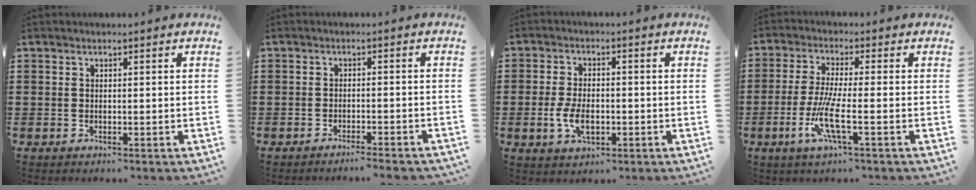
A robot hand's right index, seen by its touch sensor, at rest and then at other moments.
{"total": 2.0, "force": [-1.8, -0.4, 0.7], "torque": [-0.014, -0.003, -0.034]}
{"total": 5.1, "force": [-1.2, 2.6, 4.2], "torque": [-0.096, -0.006, -0.024]}
{"total": 7.0, "force": [-2.3, 0.8, 6.5], "torque": [-0.151, -0.019, -0.053]}